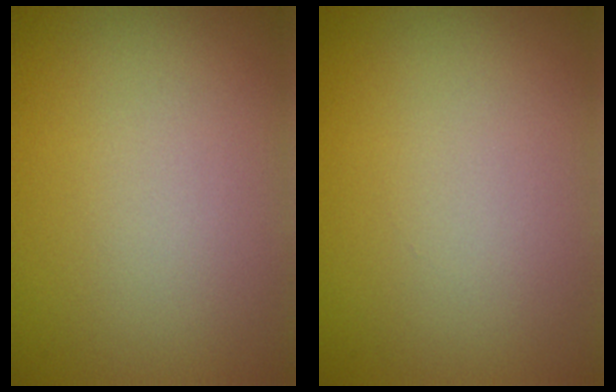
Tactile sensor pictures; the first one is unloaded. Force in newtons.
{"total": 0.0}